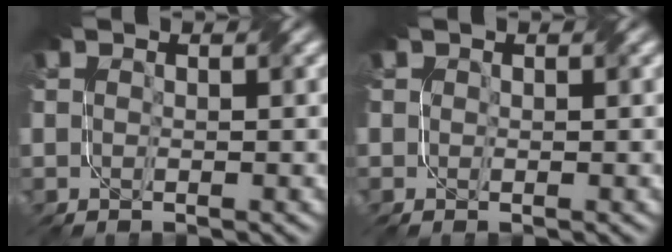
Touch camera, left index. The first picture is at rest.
{"total": 0.0}